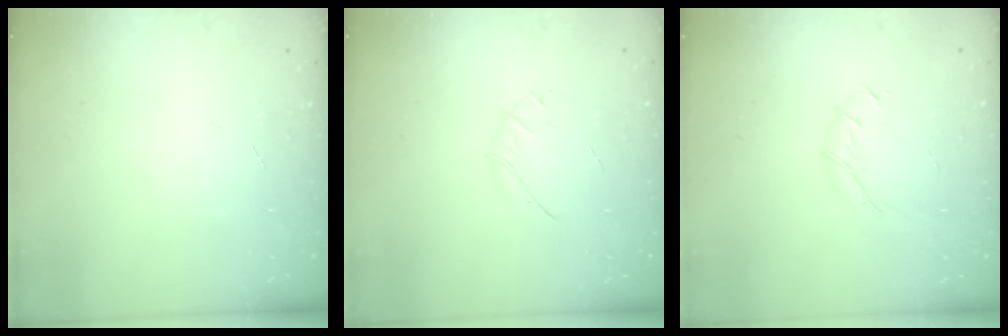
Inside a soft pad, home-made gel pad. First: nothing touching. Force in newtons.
{"total": 3.6, "press": 3.5, "slide": 1.0}
{"total": 7.2, "press": 7.0, "slide": 1.4}